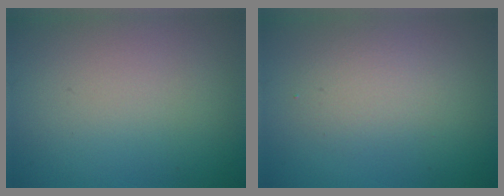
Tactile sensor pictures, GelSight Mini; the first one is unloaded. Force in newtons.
{"total": 2.3, "press": 2.3, "slide": 0.2}